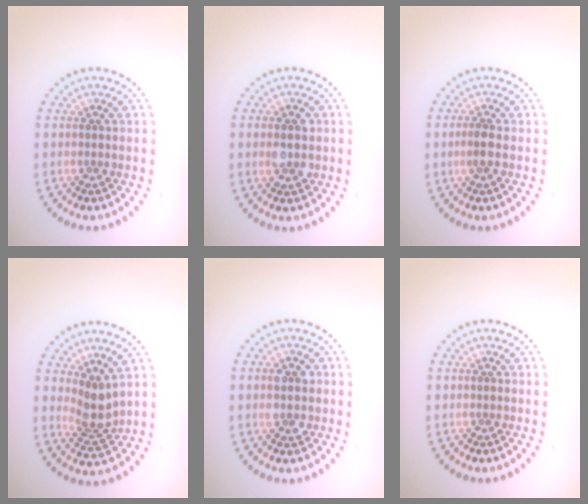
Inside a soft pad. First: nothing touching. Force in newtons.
{"total": 2.8, "press": 2.8, "slide": 0.2}
{"total": 1.4, "press": 1.3, "slide": 0.6}
{"total": 2.6, "press": 2.1, "slide": 1.6}
{"total": 2.6, "press": 2.6, "slide": 0.2}
{"total": 0.0}